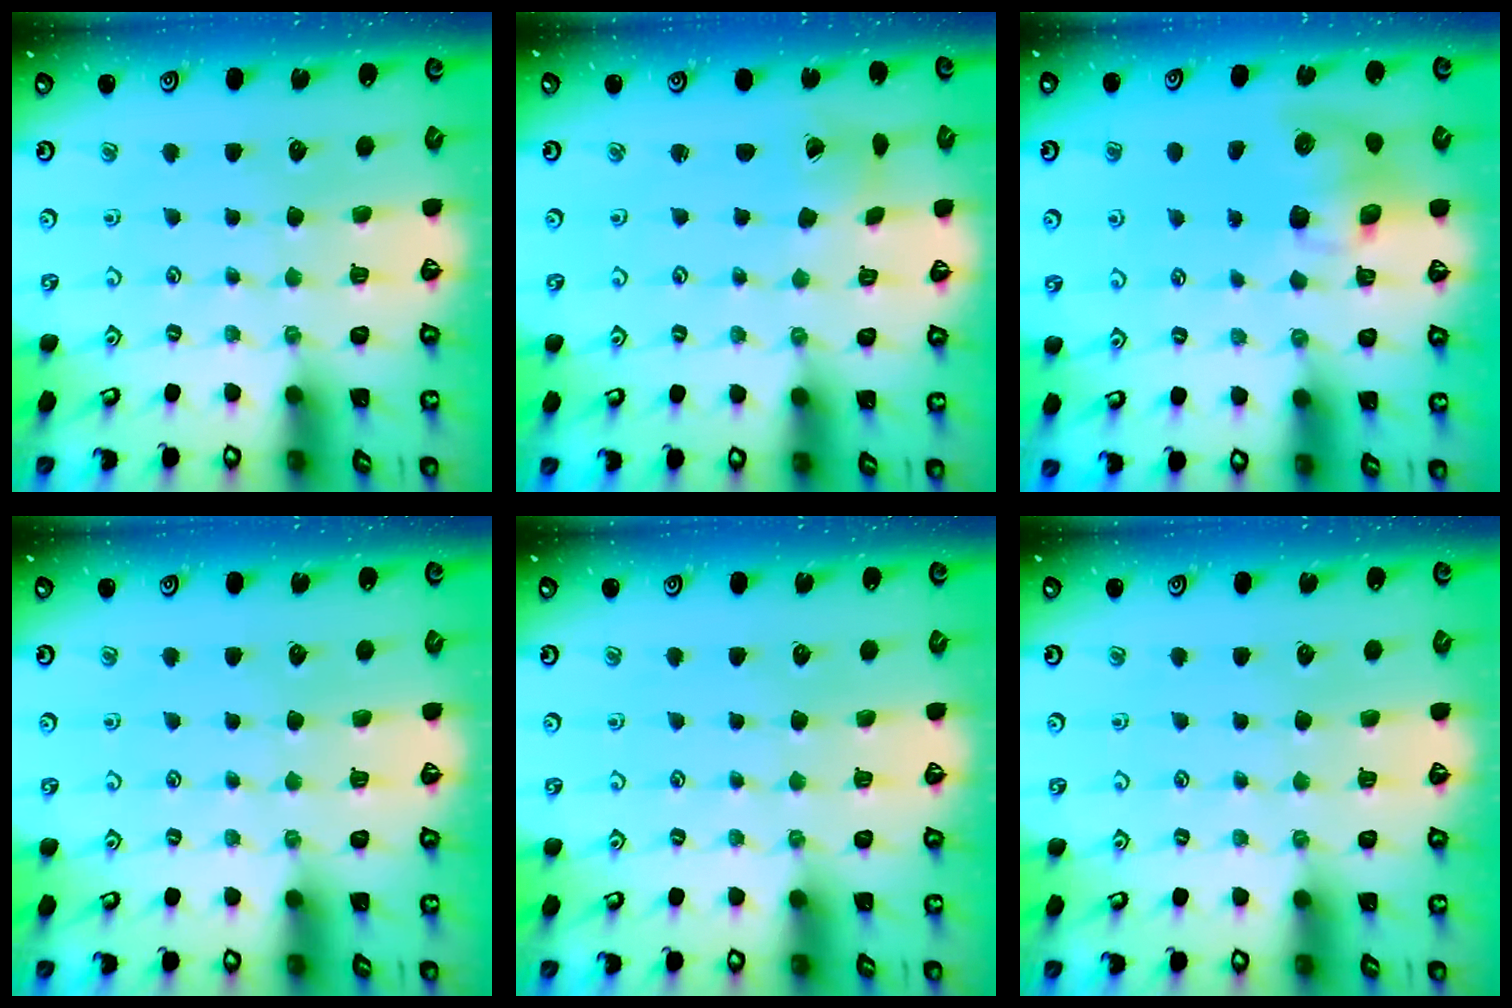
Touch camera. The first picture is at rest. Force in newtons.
{"total": 1.1, "press": 1.0, "slide": 0.1}
{"total": 8.2, "press": 8.1, "slide": 1.2}
{"total": 0.0}
{"total": 0.0}
{"total": 0.0}